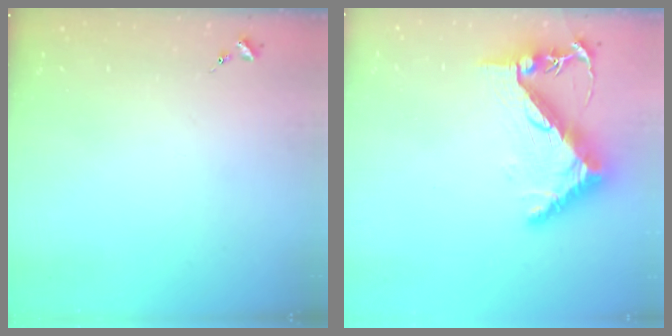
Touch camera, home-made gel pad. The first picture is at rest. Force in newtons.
{"total": 9.0, "press": 8.9, "slide": 0.6}